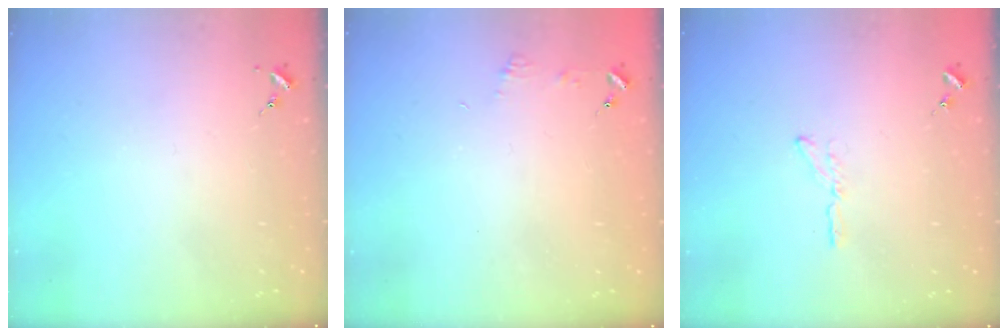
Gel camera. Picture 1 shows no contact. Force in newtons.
{"total": 4.5, "press": 4.4, "slide": 0.5}
{"total": 4.6, "press": 4.6, "slide": 0.4}